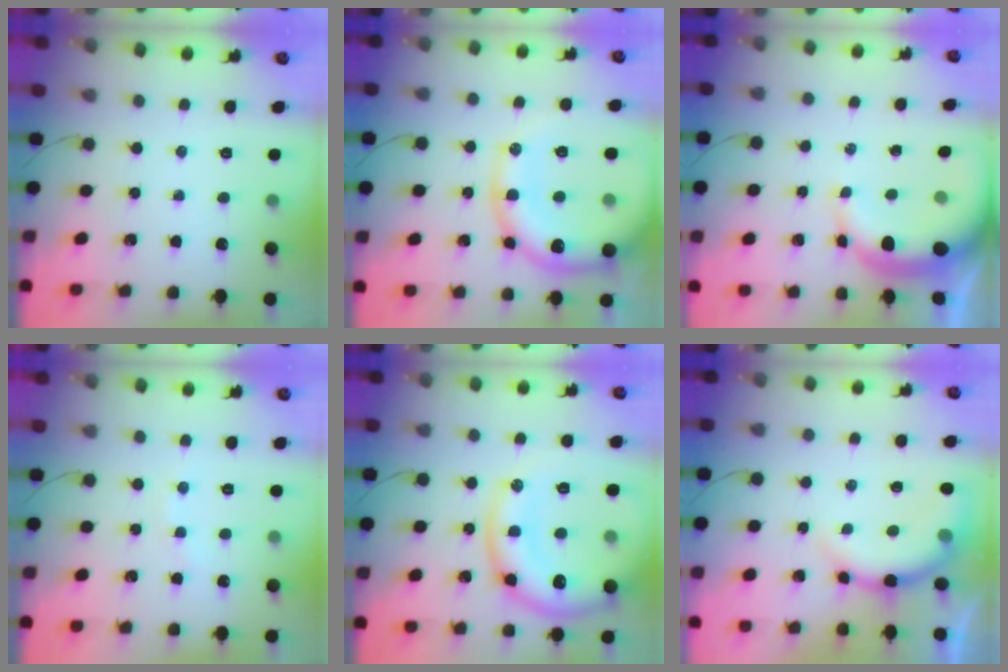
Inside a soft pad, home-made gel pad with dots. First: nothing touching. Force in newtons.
{"total": 22.7, "press": 22.3, "slide": 4.2}
{"total": 9.1, "press": 9.0, "slide": 1.7}
{"total": 2.2, "press": 2.1, "slide": 0.7}
{"total": 19.9, "press": 19.7, "slide": 2.6}
{"total": 9.6, "press": 9.6, "slide": 1.3}